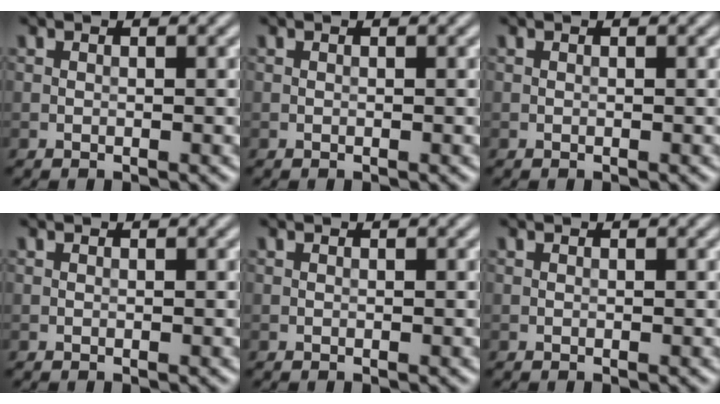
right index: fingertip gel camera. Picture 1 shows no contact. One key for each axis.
{"total": 0.0}
{"total": 0.0}
{"total": 0.0}
{"total": 0.0}
{"total": 0.0}